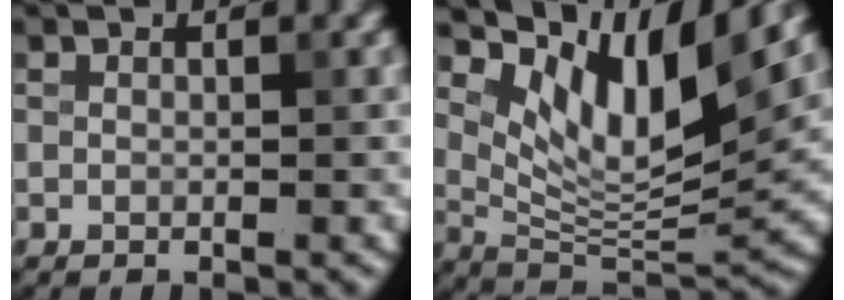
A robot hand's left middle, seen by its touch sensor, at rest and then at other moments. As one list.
[{"total": 10.1, "force": [5.6, 3.4, 7.7], "torque": [-0.127, -0.012, 0.112]}]